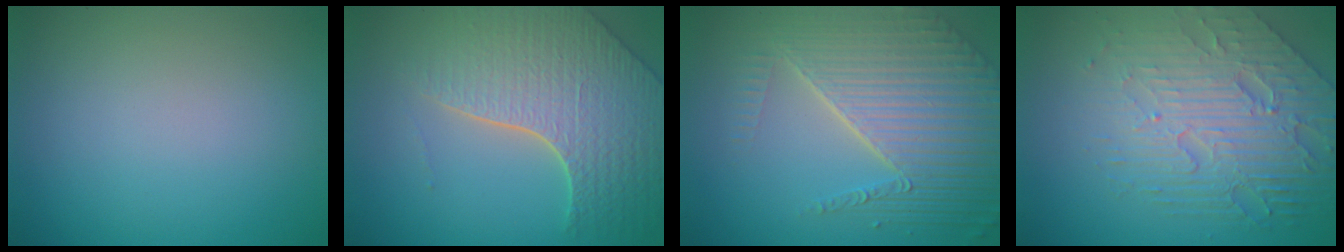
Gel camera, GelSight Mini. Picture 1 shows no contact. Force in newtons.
{"total": 7.6, "press": 5.8, "slide": 4.9}
{"total": 8.9, "press": 5.9, "slide": 6.7}
{"total": 7.7, "press": 5.3, "slide": 5.5}